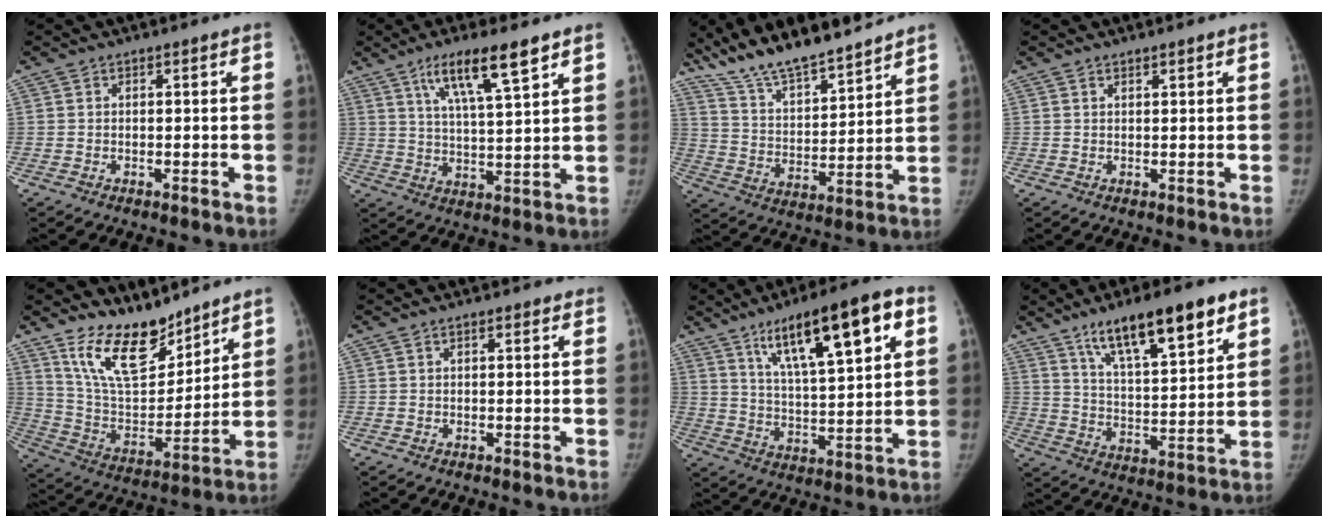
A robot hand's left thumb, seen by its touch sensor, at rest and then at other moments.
{"total": 11.4, "force": [6.8, 1.9, 9.0], "torque": [-0.153, -0.026, 0.123]}
{"total": 16.6, "force": [14.4, 3.3, 7.6], "torque": [-0.114, -0.066, 0.263]}
{"total": 1.0, "force": [0.8, 0.3, 0.6], "torque": [-0.008, -0.005, 0.015]}
{"total": 16.2, "force": [12.2, 6.8, 8.1], "torque": [-0.101, -0.082, 0.234]}
{"total": 1.1, "force": [0.6, 0.5, 0.7], "torque": [-0.010, 0.000, 0.006]}
{"total": 18.5, "force": [8.9, 4.7, 15.5], "torque": [-0.225, -0.022, 0.146]}
{"total": 17.8, "force": [10.9, 5.0, 13.1], "torque": [-0.183, -0.044, 0.186]}